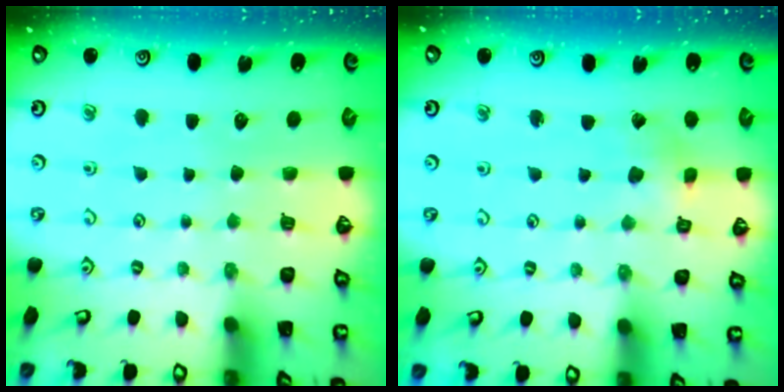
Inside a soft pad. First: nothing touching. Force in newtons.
{"total": 1.5, "press": 1.5, "slide": 0.2}